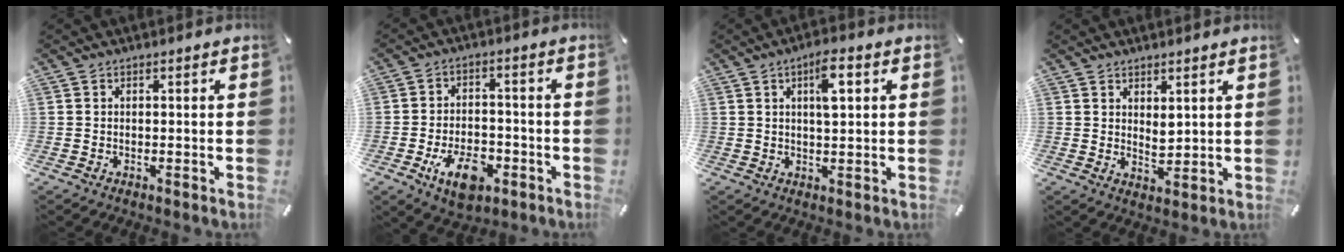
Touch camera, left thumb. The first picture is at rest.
{"total": 10.2, "force": [-4.6, 5.9, 6.9], "torque": [-0.117, 0.011, -0.080]}
{"total": 6.1, "force": [2.2, 1.9, 5.3], "torque": [-0.086, -0.002, 0.031]}
{"total": 3.3, "force": [2.3, 1.7, 1.6], "torque": [-0.020, -0.015, 0.039]}